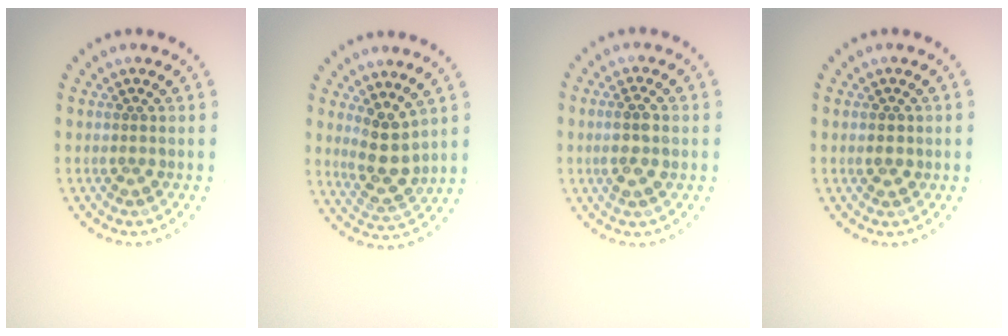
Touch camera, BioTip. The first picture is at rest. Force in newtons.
{"total": 3.2, "press": 2.9, "slide": 1.3}
{"total": 2.2, "press": 2.1, "slide": 0.8}
{"total": 1.5, "press": 1.4, "slide": 0.1}